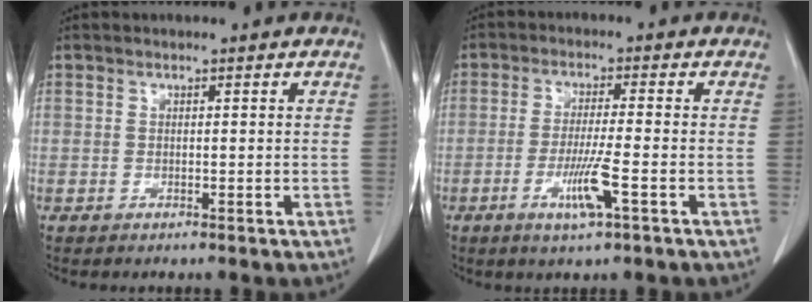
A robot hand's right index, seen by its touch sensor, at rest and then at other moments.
{"total": 6.1, "force": [-2.6, -0.2, 5.6], "torque": [-0.106, -0.013, -0.047]}